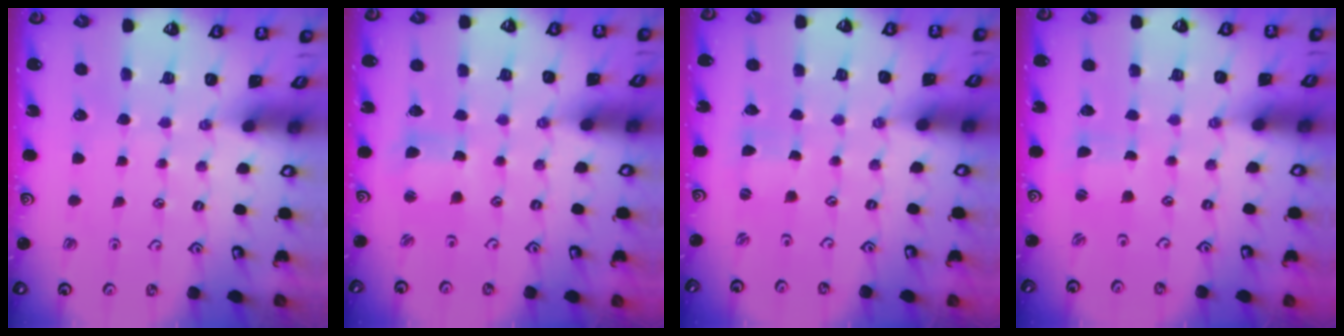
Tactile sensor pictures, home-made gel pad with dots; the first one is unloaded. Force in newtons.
{"total": 3.5, "press": 3.5, "slide": 0.3}
{"total": 0.0}
{"total": 0.0}